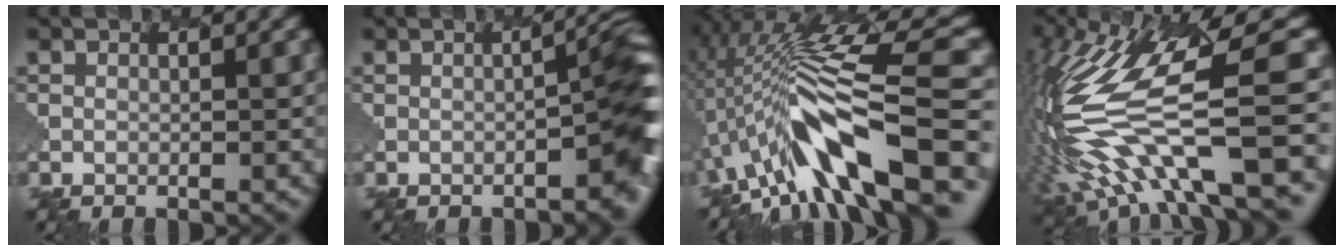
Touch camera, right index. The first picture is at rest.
{"total": 3.4, "force": [-0.9, -0.1, 3.3], "torque": [-0.042, 0.012, -0.036]}
{"total": 8.6, "force": [-1.8, 2.1, 8.1], "torque": [-0.165, 0.042, -0.060]}
{"total": 10.2, "force": [0.0, 3.4, 9.6], "torque": [-0.247, 0.049, -0.031]}